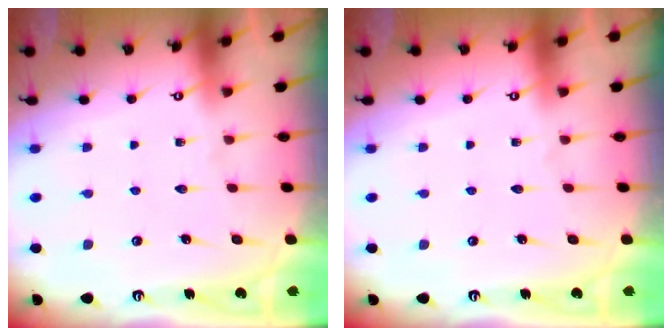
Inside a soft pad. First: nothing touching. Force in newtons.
{"total": 0.0}